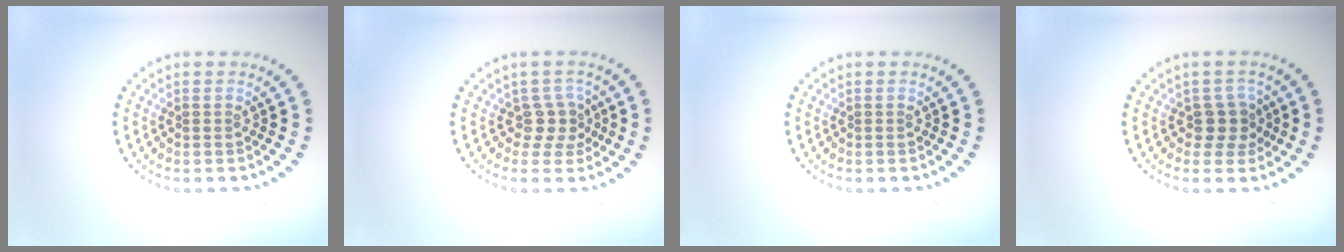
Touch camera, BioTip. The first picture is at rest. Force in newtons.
{"total": 2.2, "press": 1.7, "slide": 1.3}
{"total": 0.0}
{"total": 2.3, "press": 1.9, "slide": 1.3}